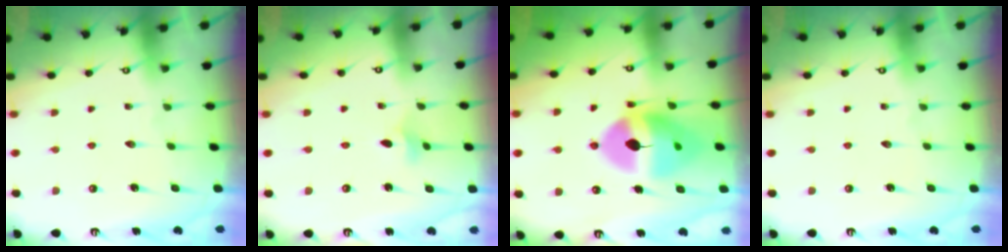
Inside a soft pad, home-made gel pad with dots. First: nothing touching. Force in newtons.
{"total": 2.9, "press": 2.9, "slide": 0.5}
{"total": 14.4, "press": 14.3, "slide": 2.2}
{"total": 0.0}